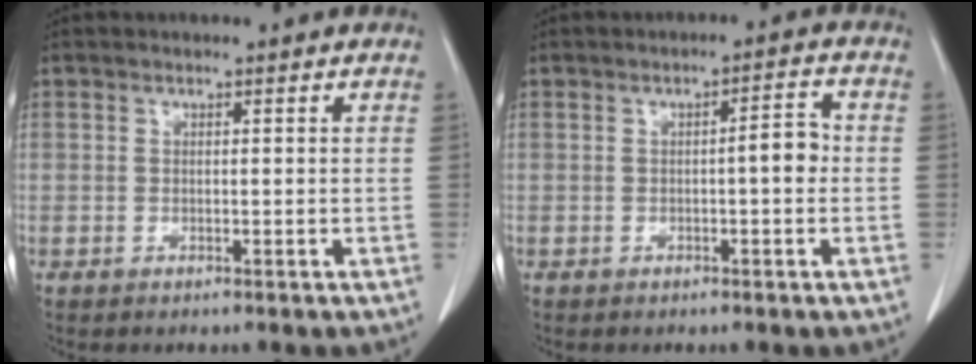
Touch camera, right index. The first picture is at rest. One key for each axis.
{"total": 3.4, "fx": -0.3, "fy": 0.7, "fz": 3.3, "tx": -0.042, "ty": 0.008, "tz": -0.007}